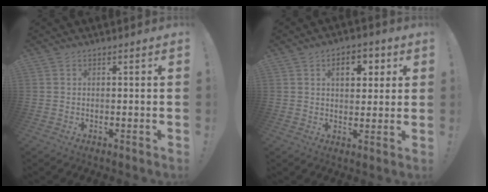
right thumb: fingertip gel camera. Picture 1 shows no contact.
{"total": 7.6, "force": [2.6, 4.8, 5.3], "torque": [-0.064, -0.001, 0.037]}